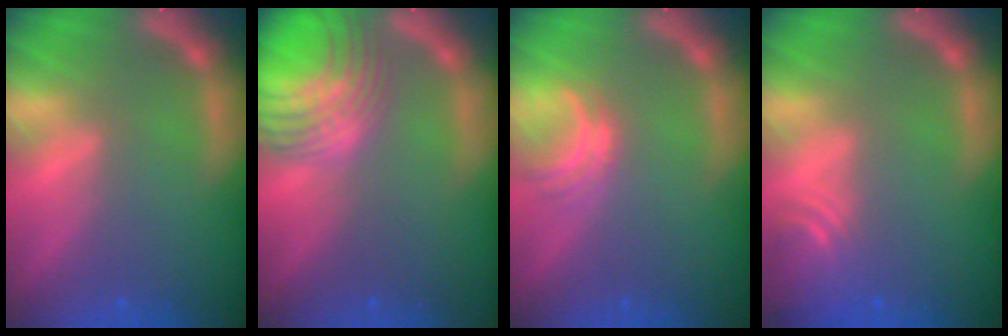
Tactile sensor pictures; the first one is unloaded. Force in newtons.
{"total": 10.1}
{"total": 2.5}
{"total": 4.0}